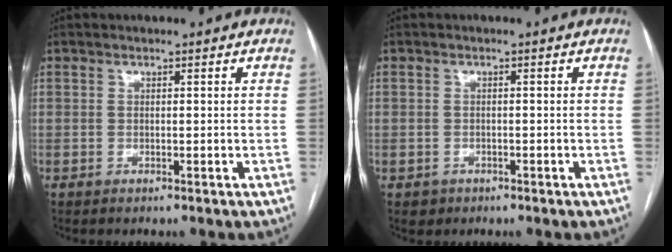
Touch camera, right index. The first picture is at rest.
{"total": 1.9, "force": [-0.8, 1.7, 0.1], "torque": [0.002, 0.006, -0.006]}